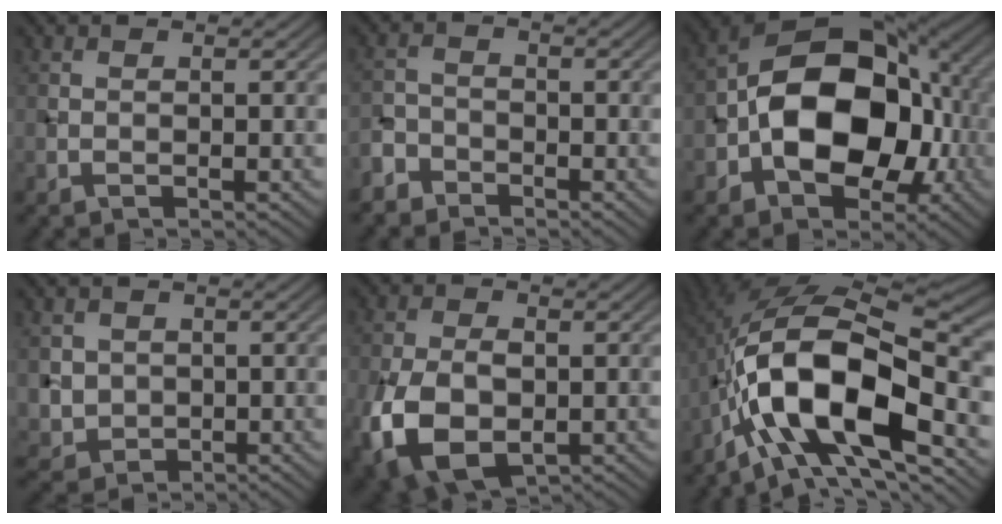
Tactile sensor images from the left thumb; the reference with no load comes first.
{"total": 3.1, "force": [-2.5, 1.7, 0.5], "torque": [-0.007, 0.002, -0.062]}
{"total": 15.2, "force": [-2.3, 10.1, 11.2], "torque": [-0.169, 0.002, -0.055]}
{"total": 3.2, "force": [0.4, 3.1, 0.8], "torque": [-0.033, -0.011, 0.006]}
{"total": 11.1, "force": [-3.5, 6.8, 8.0], "torque": [-0.183, -0.023, -0.059]}
{"total": 16.3, "force": [-4.9, 6.8, 13.9], "torque": [-0.239, 0.004, -0.095]}